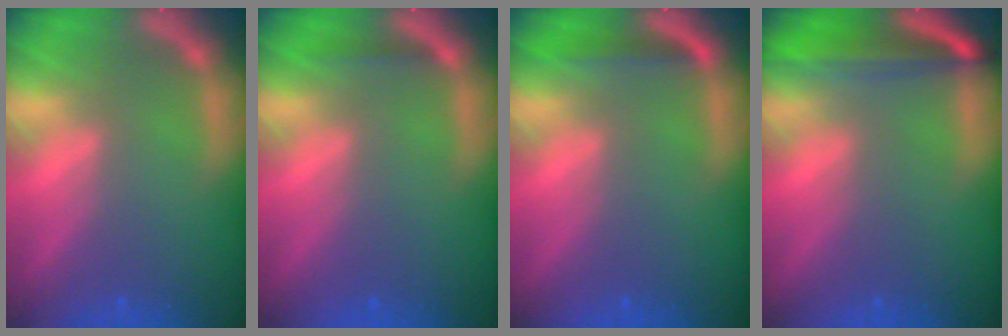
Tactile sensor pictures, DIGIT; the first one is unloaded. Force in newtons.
{"total": 0.9}
{"total": 1.9}
{"total": 6.0}